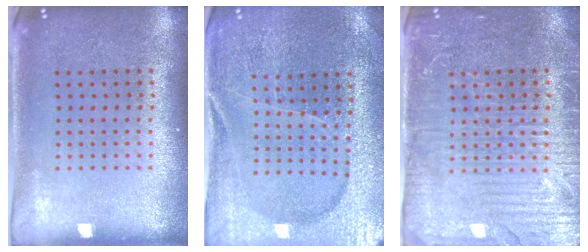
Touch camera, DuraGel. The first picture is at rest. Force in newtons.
{"total": 3.1, "press": 3.1, "slide": 0.4}
{"total": 4.2, "press": 4.0, "slide": 1.4}